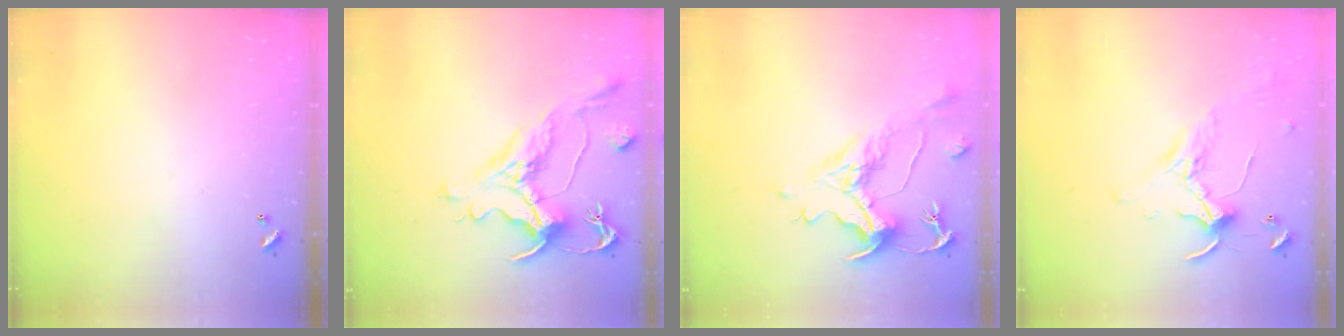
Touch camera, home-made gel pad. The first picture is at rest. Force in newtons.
{"total": 2.2, "press": 1.7, "slide": 1.4}
{"total": 1.4, "press": 0.2, "slide": 1.4}
{"total": 0.9, "press": 0.8, "slide": 0.4}